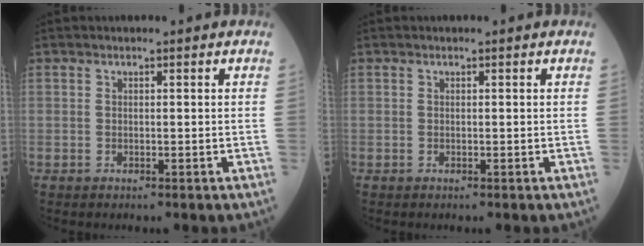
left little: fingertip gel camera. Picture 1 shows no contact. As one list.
[{"total": 0.0}]